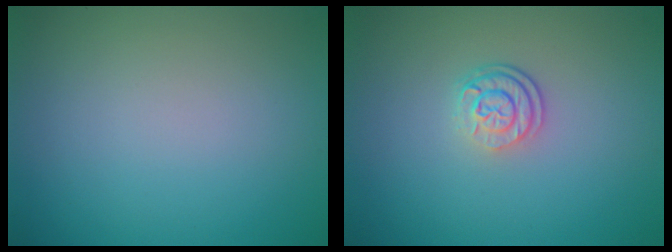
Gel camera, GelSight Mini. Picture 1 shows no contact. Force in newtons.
{"total": 2.7, "press": 2.0, "slide": 1.8}